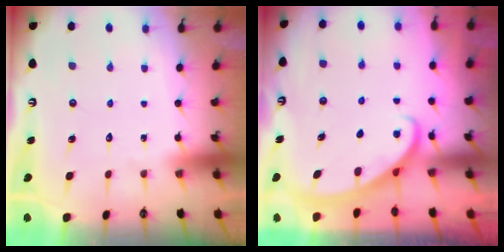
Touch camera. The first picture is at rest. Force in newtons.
{"total": 2.9, "press": 2.9, "slide": 0.1}